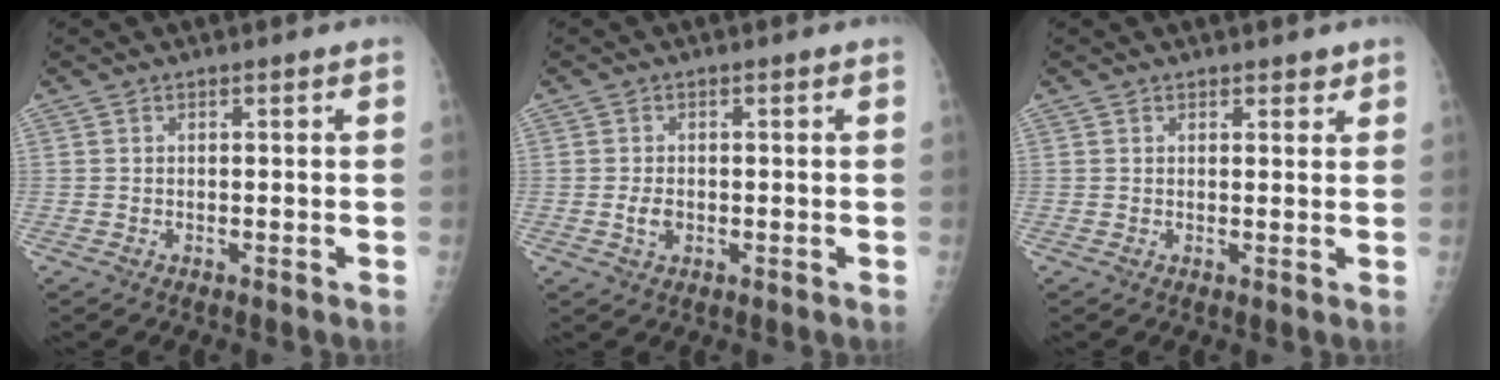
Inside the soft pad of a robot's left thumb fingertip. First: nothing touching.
{"total": 2.4, "force": [-0.3, 1.7, 1.6], "torque": [-0.024, 0.001, -0.005]}
{"total": 1.7, "force": [1.3, 1.0, 0.6], "torque": [0.011, -0.007, 0.014]}